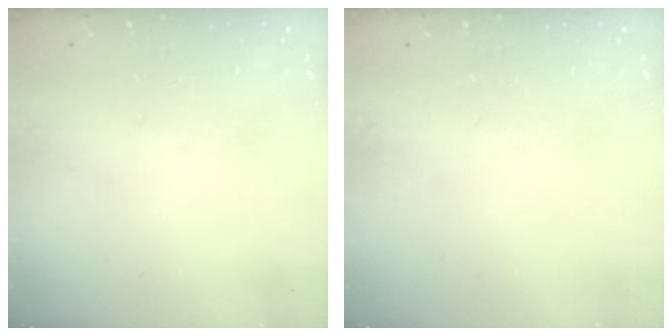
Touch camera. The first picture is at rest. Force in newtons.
{"total": 0.0}